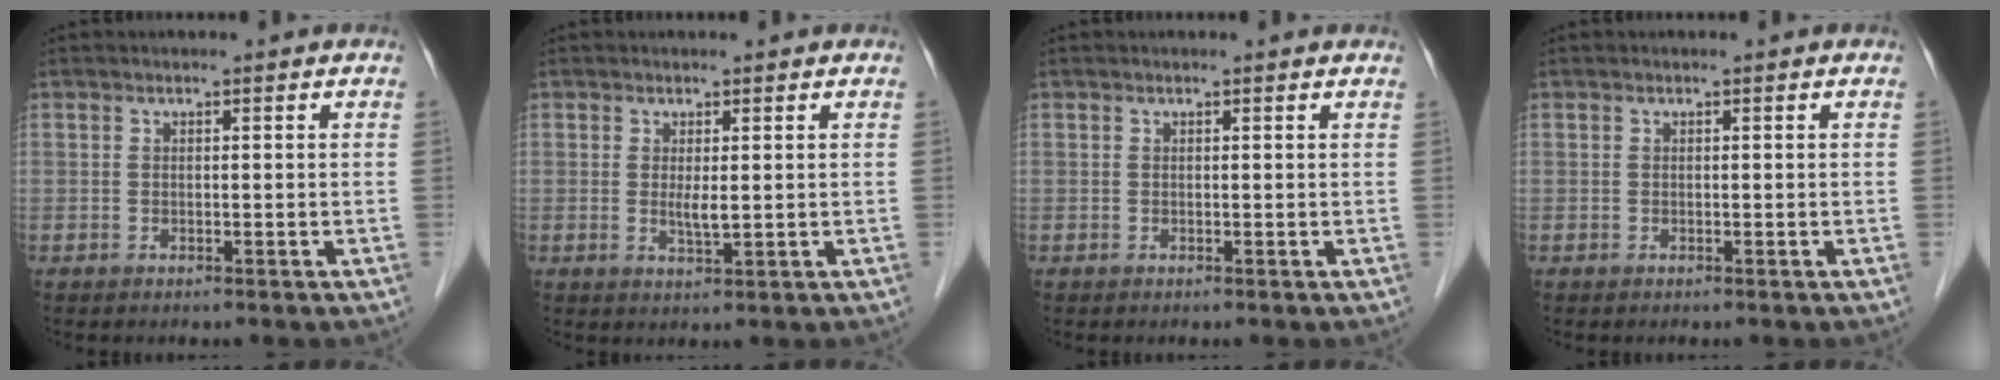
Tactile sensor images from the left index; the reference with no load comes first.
{"total": 2.1, "force": [0.4, 0.3, 2.0], "torque": [-0.042, -0.005, 0.011]}
{"total": 1.4, "force": [1.4, 0.2, 0.3], "torque": [-0.013, 0.006, 0.011]}
{"total": 0.0}